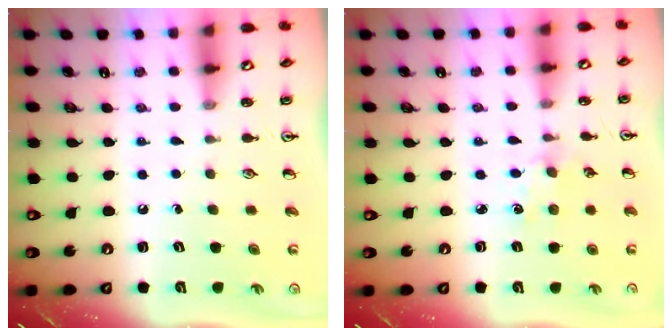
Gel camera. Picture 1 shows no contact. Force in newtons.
{"total": 2.9, "press": 2.9, "slide": 0.4}